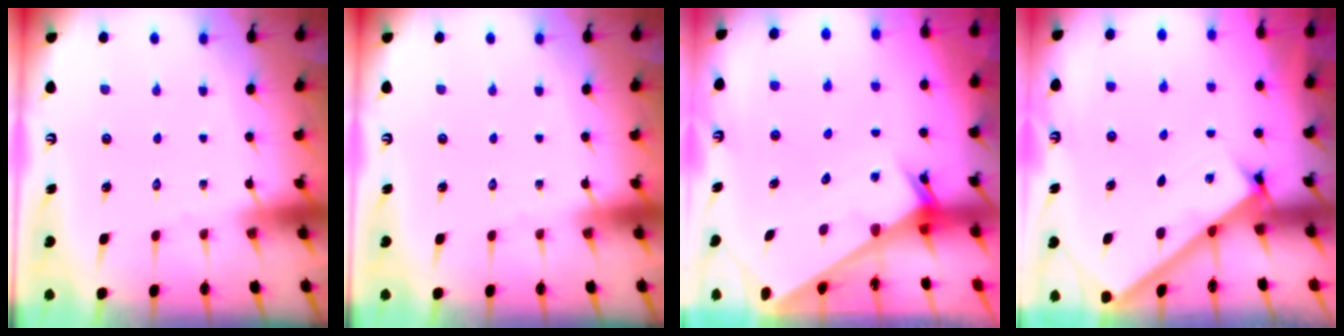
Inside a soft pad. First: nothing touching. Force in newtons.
{"total": 0.0}
{"total": 2.1, "press": 2.1, "slide": 0.1}
{"total": 2.5, "press": 2.5, "slide": 0.3}